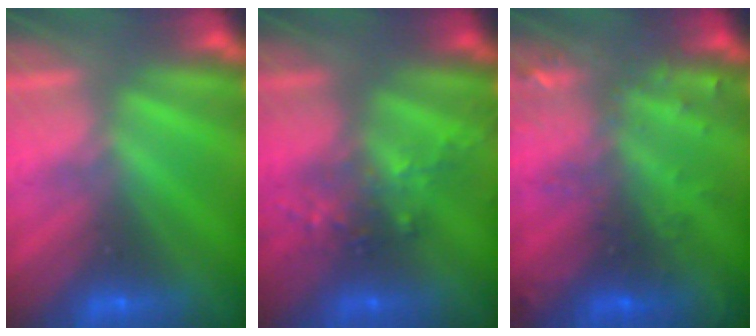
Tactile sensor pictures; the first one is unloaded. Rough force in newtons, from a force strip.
{"total": 2.6}
{"total": 2.9}